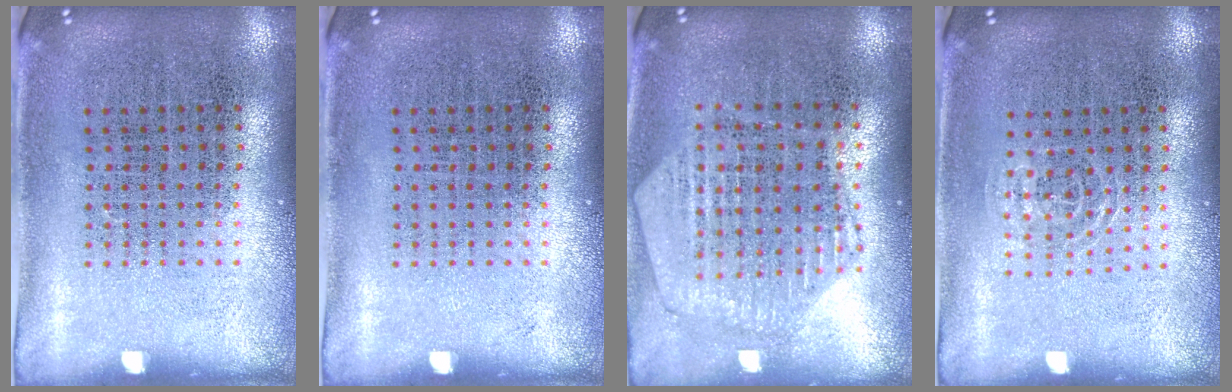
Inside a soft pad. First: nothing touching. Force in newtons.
{"total": 0.0}
{"total": 1.1, "press": 1.1, "slide": 0.2}
{"total": 0.9, "press": 0.6, "slide": 0.7}